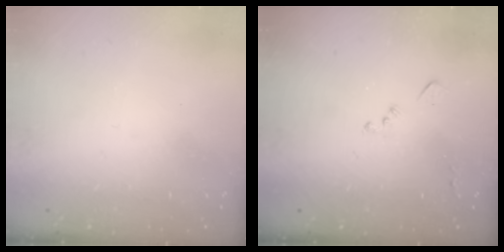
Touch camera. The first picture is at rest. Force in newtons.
{"total": 7.5, "press": 7.4, "slide": 1.0}